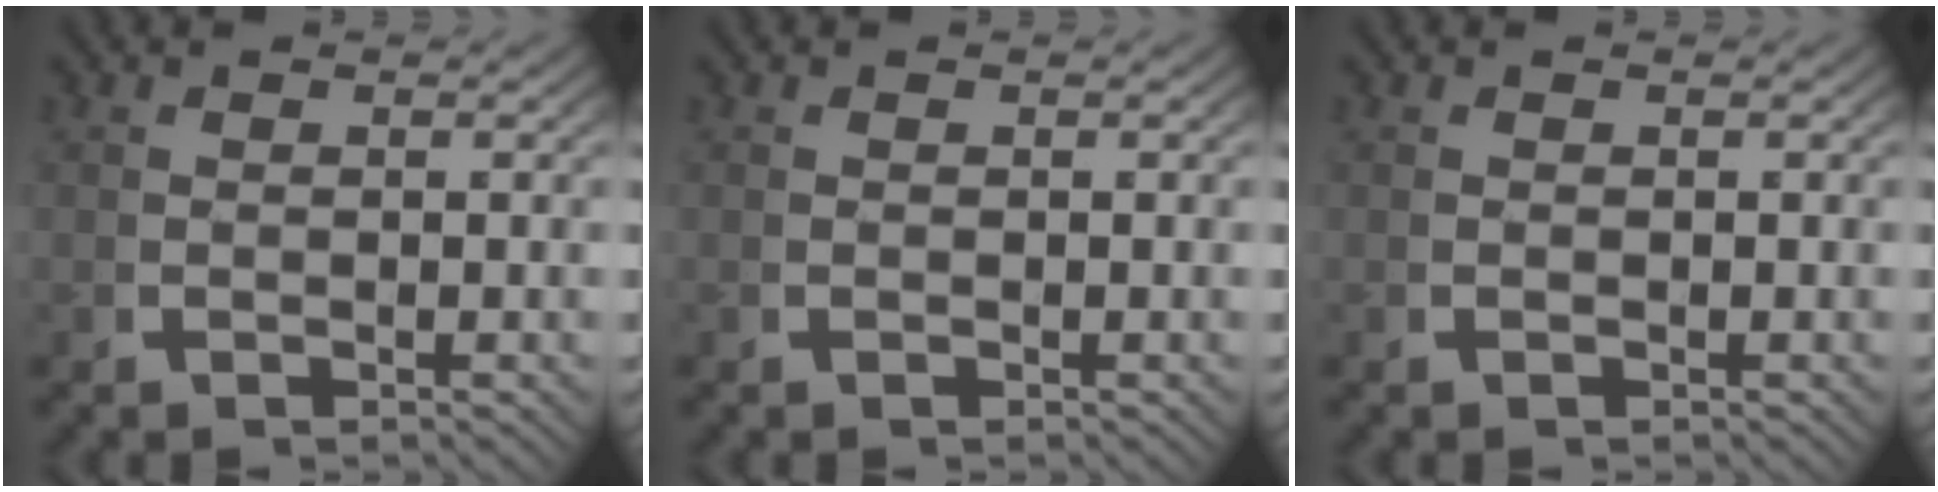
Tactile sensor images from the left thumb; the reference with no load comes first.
{"total": 0.0}
{"total": 0.0}